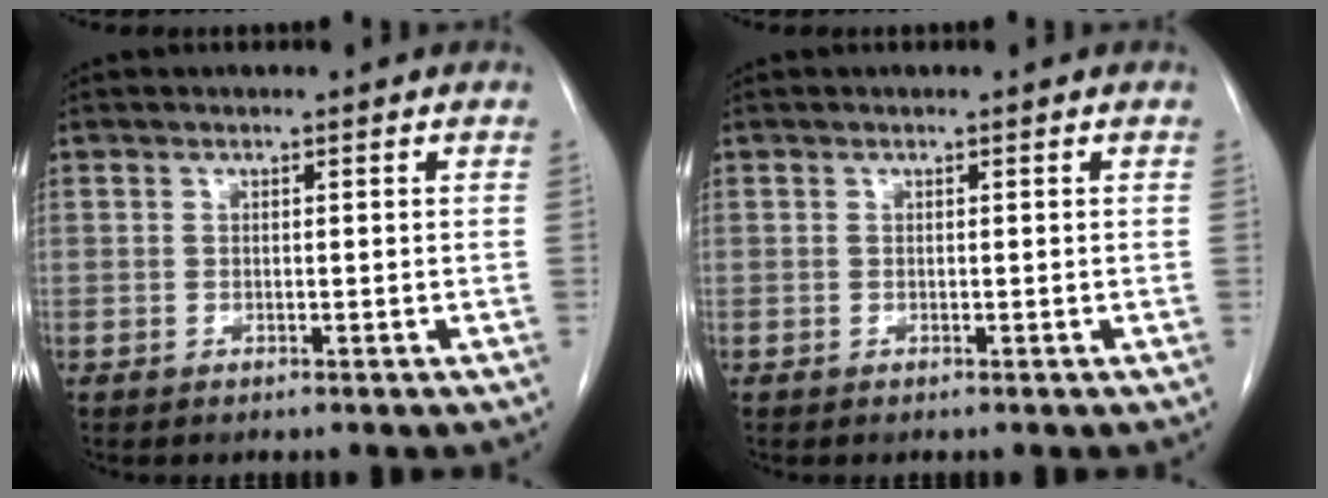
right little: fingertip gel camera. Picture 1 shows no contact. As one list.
[{"total": 0.0}]